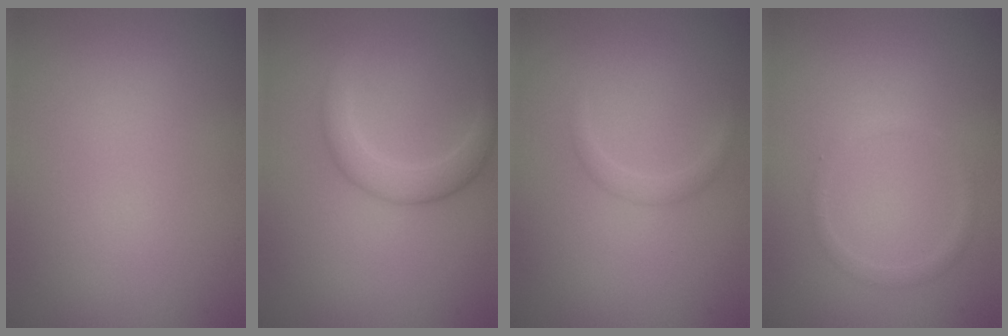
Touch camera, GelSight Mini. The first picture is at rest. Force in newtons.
{"total": 2.6, "press": 2.6, "slide": 0.1}
{"total": 0.9, "press": 0.9, "slide": 0.0}
{"total": 1.0, "press": 1.0, "slide": 0.1}